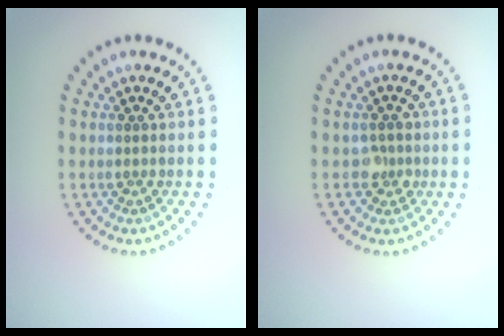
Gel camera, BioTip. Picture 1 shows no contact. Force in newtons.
{"total": 1.6, "press": 1.3, "slide": 0.8}